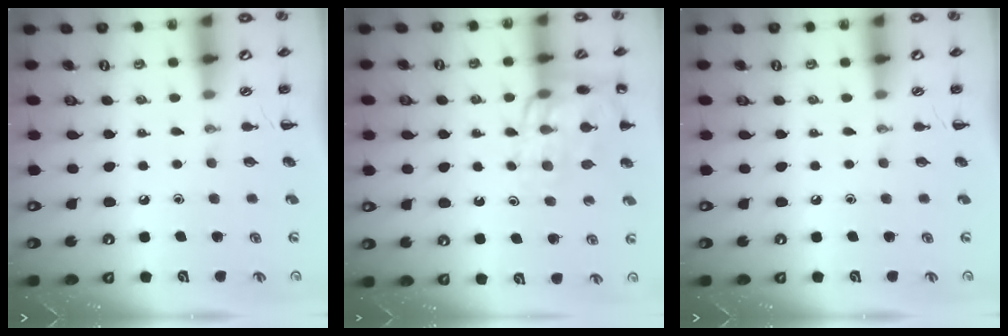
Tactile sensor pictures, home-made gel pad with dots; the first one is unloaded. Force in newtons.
{"total": 14.7, "press": 14.5, "slide": 2.3}
{"total": 0.0}